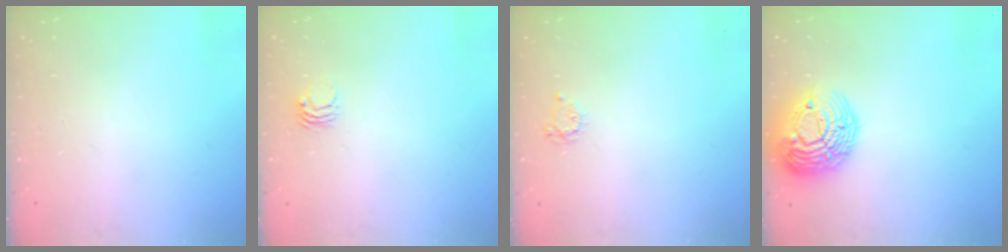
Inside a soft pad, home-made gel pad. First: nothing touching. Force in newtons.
{"total": 2.7, "press": 2.7, "slide": 0.2}
{"total": 3.6, "press": 3.5, "slide": 0.5}
{"total": 18.2, "press": 18.2, "slide": 1.3}